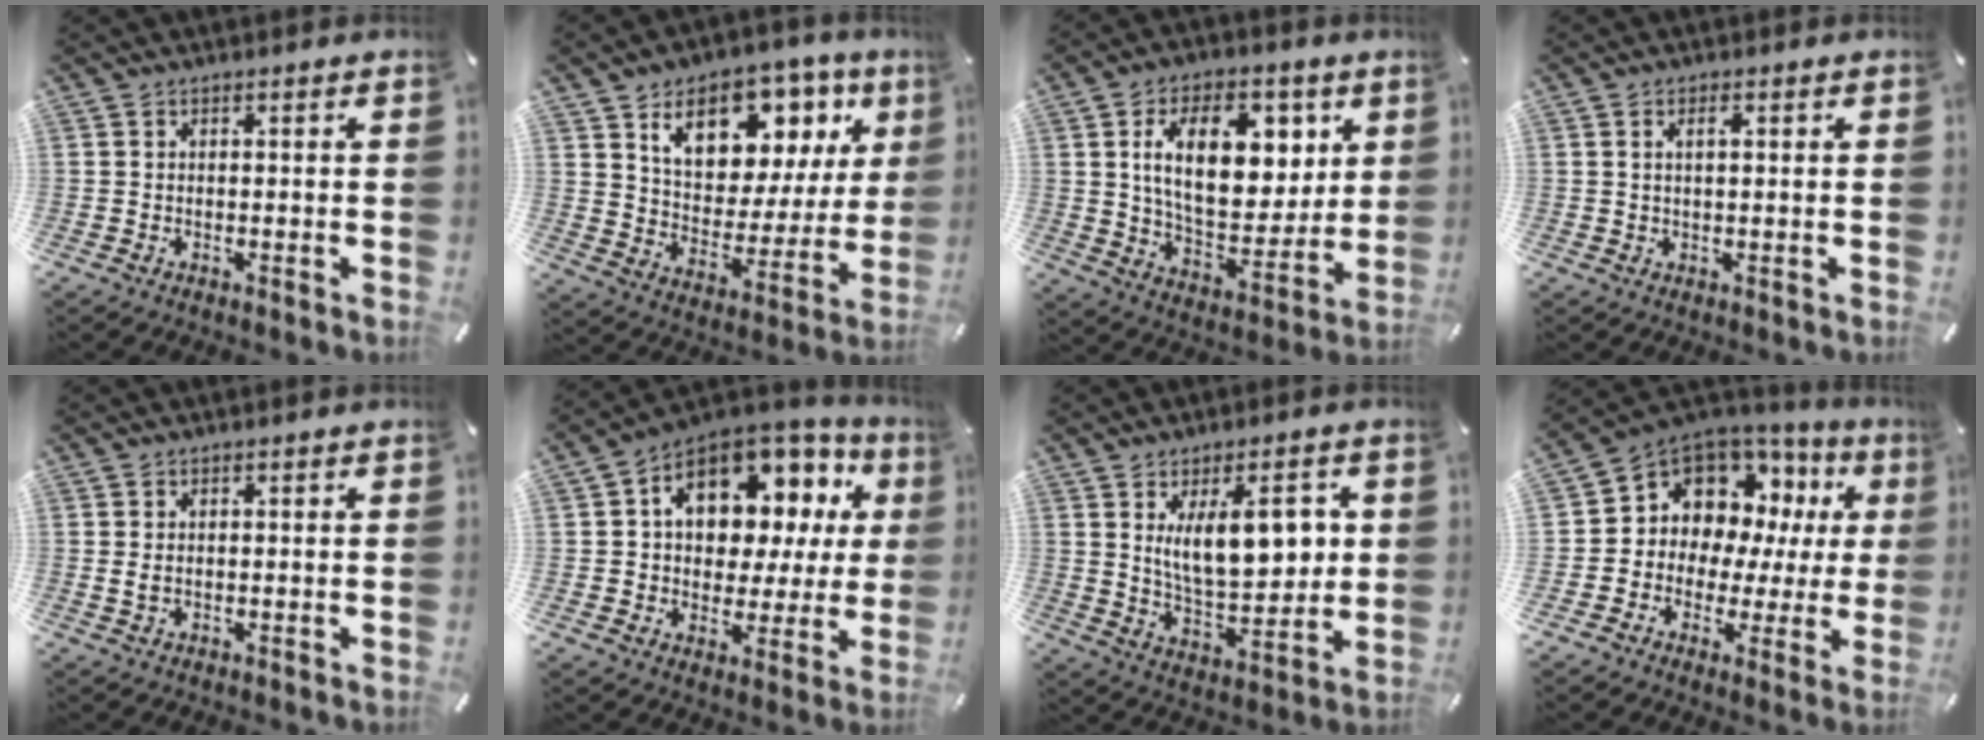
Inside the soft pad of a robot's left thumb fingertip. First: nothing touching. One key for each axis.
{"total": 15.8, "fx": 9.5, "fy": 10.1, "fz": 7.5, "tx": -0.114, "ty": -0.059, "tz": 0.167}
{"total": 18.0, "fx": 6.3, "fy": 10.9, "fz": 12.8, "tx": -0.208, "ty": -0.007, "tz": 0.111}
{"total": 2.2, "fx": 0.6, "fy": 0.8, "fz": 2.0, "tx": -0.032, "ty": 0.002, "tz": 0.007}
{"total": 1.5, "fx": 0.2, "fy": 0.9, "fz": 1.2, "tx": -0.016, "ty": 0.000, "tz": 0.001}
{"total": 13.6, "fx": 5.0, "fy": 9.7, "fz": 8.1, "tx": -0.128, "ty": -0.033, "tz": 0.092}
{"total": 14.5, "fx": 4.2, "fy": 7.2, "fz": 11.9, "tx": -0.180, "ty": -0.006, "tz": 0.070}
{"total": 9.9, "fx": 4.8, "fy": 8.2, "fz": 2.9, "tx": -0.064, "ty": -0.051, "tz": 0.094}